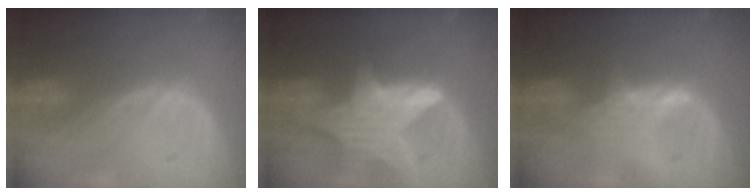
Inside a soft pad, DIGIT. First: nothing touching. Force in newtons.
{"total": 9.4, "press": 9.4, "slide": 0.8}
{"total": 2.9, "press": 2.9, "slide": 0.4}